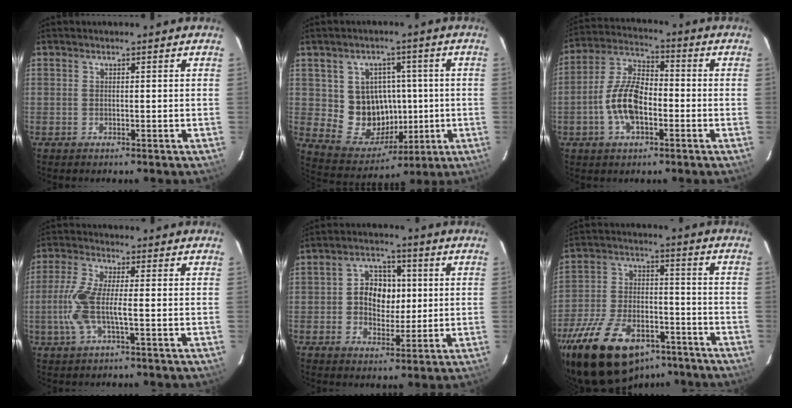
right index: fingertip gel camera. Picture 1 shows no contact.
{"total": 12.2, "force": [0.3, 11.3, 4.6], "torque": [-0.097, 0.013, 0.027]}
{"total": 10.7, "force": [-3.1, 5.4, 8.7], "torque": [-0.184, 0.013, -0.058]}
{"total": 8.2, "force": [-1.6, 1.6, 7.9], "torque": [-0.175, -0.002, -0.030]}
{"total": 7.9, "force": [0.6, 6.2, 4.9], "torque": [-0.092, 0.021, 0.014]}
{"total": 26.0, "force": [-17.4, 12.6, 14.6], "torque": [-0.296, -0.015, -0.267]}